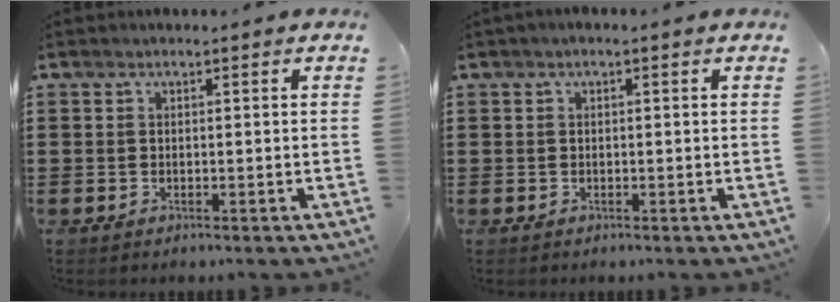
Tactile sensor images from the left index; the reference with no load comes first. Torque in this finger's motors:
{"motor_torque": [2.14, 0.00, 0.53, 0.12]}